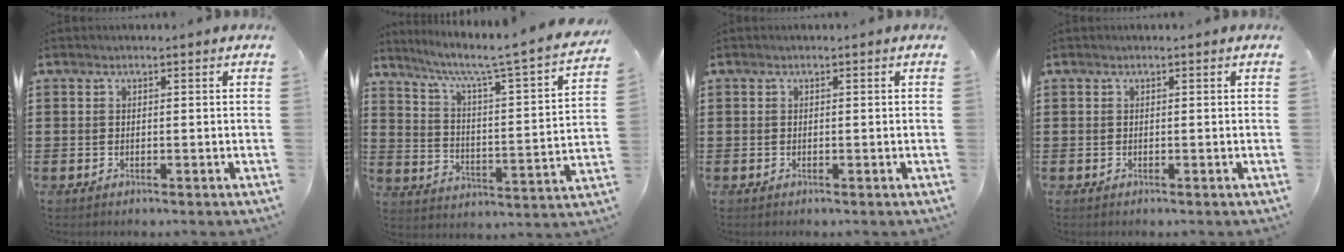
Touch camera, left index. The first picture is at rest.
{"total": 5.3, "force": [4.0, -0.5, 3.4], "torque": [-0.086, -0.044, 0.054]}
{"total": 0.0}
{"total": 0.0}